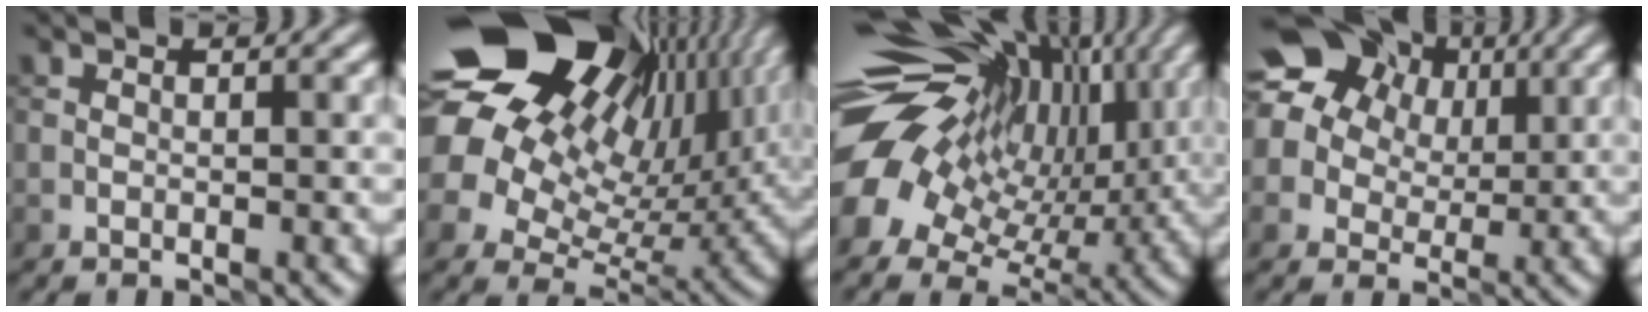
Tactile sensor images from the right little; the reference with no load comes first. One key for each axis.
{"total": 22.5, "fx": 9.7, "fy": 15.6, "fz": 12.9, "tx": -0.288, "ty": 0.052, "tz": 0.164}
{"total": 17.2, "fx": 4.1, "fy": 10.8, "fz": 12.7, "tx": -0.235, "ty": 0.011, "tz": 0.096}
{"total": 16.2, "fx": 7.6, "fy": 12.3, "fz": 7.3, "tx": -0.166, "ty": 0.036, "tz": 0.139}